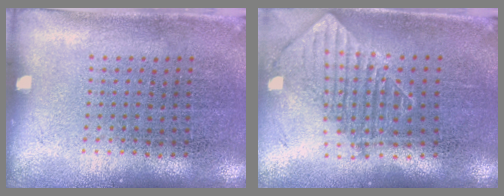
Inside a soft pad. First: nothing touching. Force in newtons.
{"total": 1.7, "press": 1.3, "slide": 1.0}